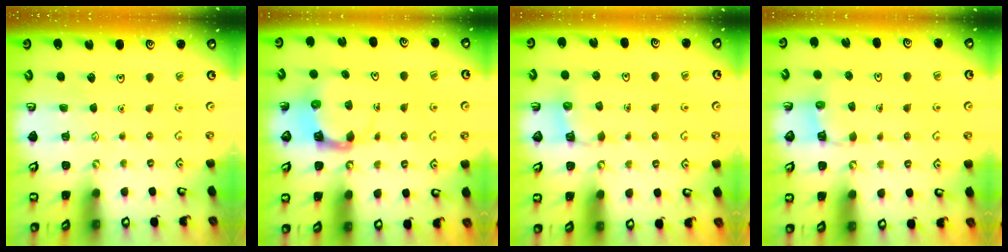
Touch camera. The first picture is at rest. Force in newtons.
{"total": 4.1, "press": 4.1, "slide": 0.3}
{"total": 3.4, "press": 3.3, "slide": 0.6}
{"total": 2.9, "press": 2.9, "slide": 0.3}